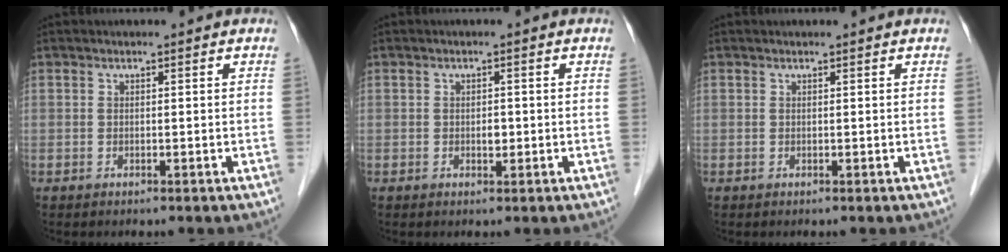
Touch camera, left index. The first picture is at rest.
{"total": 1.3, "force": [-0.2, 0.8, 1.0], "torque": [-0.016, 0.001, -0.002]}
{"total": 0.6, "force": [0.6, 0.0, 0.1], "torque": [-0.002, 0.004, 0.007]}